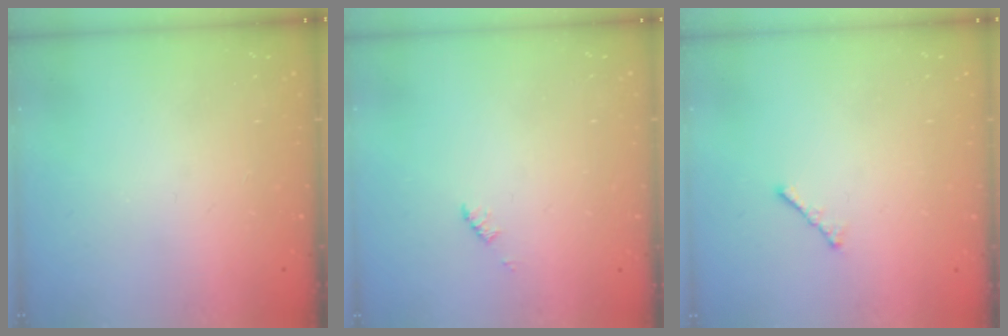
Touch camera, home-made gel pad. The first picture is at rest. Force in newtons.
{"total": 1.2, "press": 1.2, "slide": 0.2}
{"total": 1.9, "press": 1.8, "slide": 0.5}